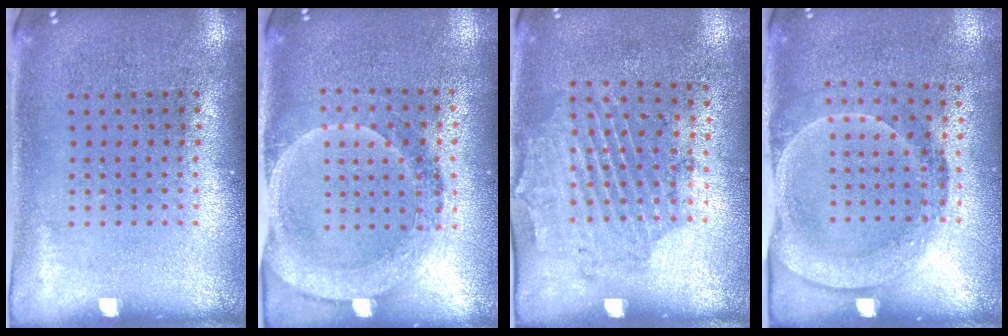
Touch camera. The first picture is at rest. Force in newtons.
{"total": 1.9, "press": 1.7, "slide": 0.9}
{"total": 1.8, "press": 1.2, "slide": 1.3}
{"total": 1.7, "press": 1.3, "slide": 1.1}